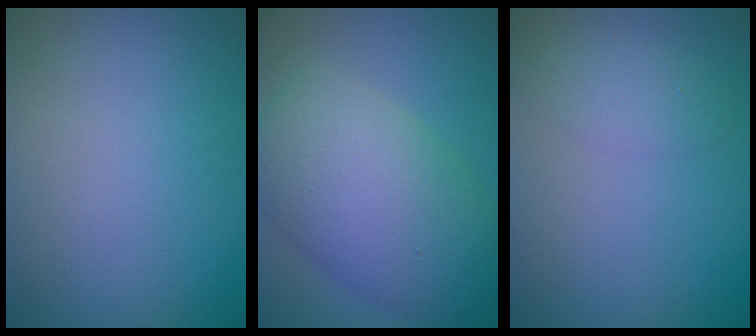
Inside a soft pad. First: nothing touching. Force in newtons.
{"total": 9.9, "press": 9.9, "slide": 0.4}
{"total": 1.8, "press": 1.8, "slide": 0.0}